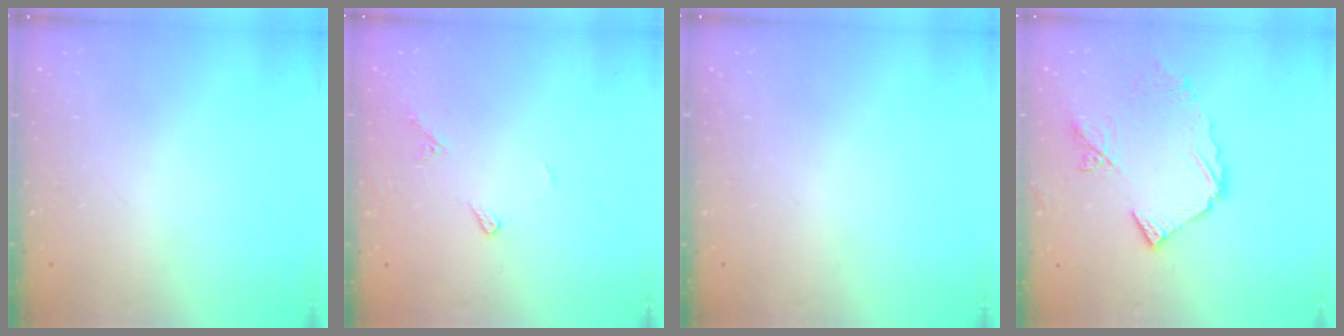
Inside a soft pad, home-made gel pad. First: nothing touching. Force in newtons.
{"total": 6.4, "press": 6.4, "slide": 0.7}
{"total": 0.0}
{"total": 12.3, "press": 12.2, "slide": 1.5}